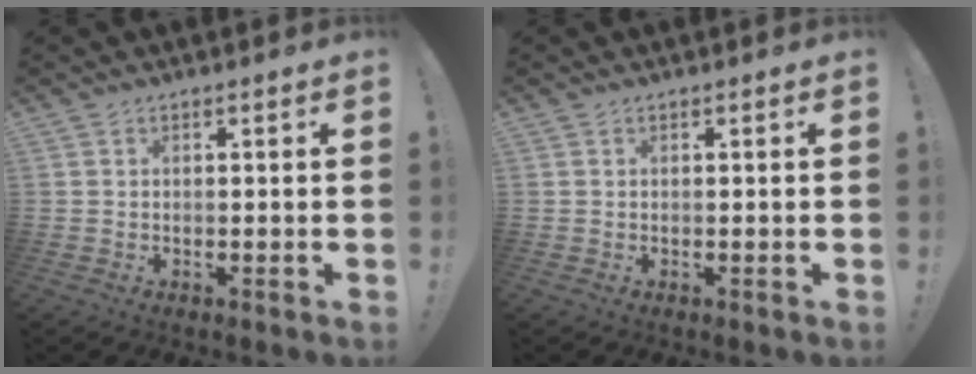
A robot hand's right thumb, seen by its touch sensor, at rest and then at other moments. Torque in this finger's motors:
{"motor_torque": [-0.09, 0.03, -0.06, 0.04, 0.04]}